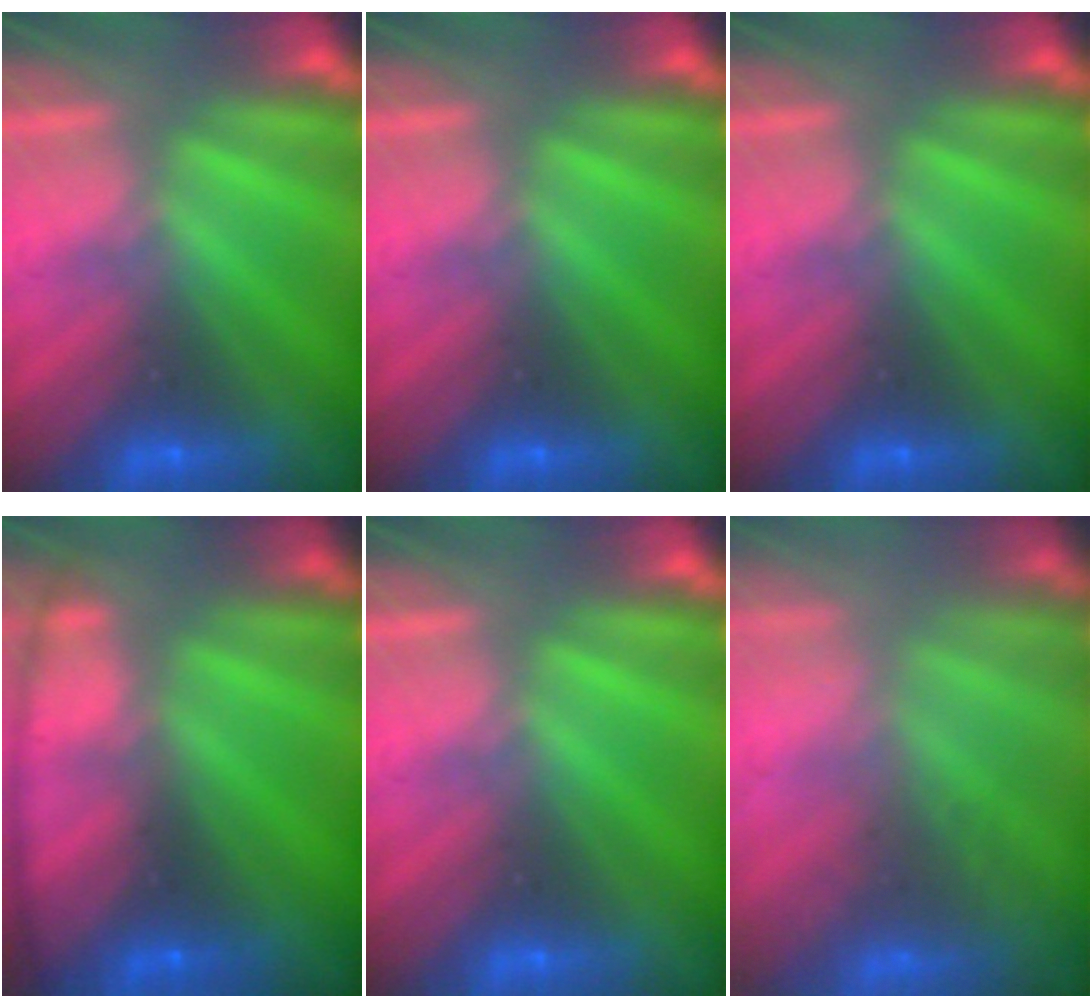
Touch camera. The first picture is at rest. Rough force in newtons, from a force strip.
{"total": 0.0}
{"total": 0.0}
{"total": 7.9}
{"total": 0.0}
{"total": 5.6}